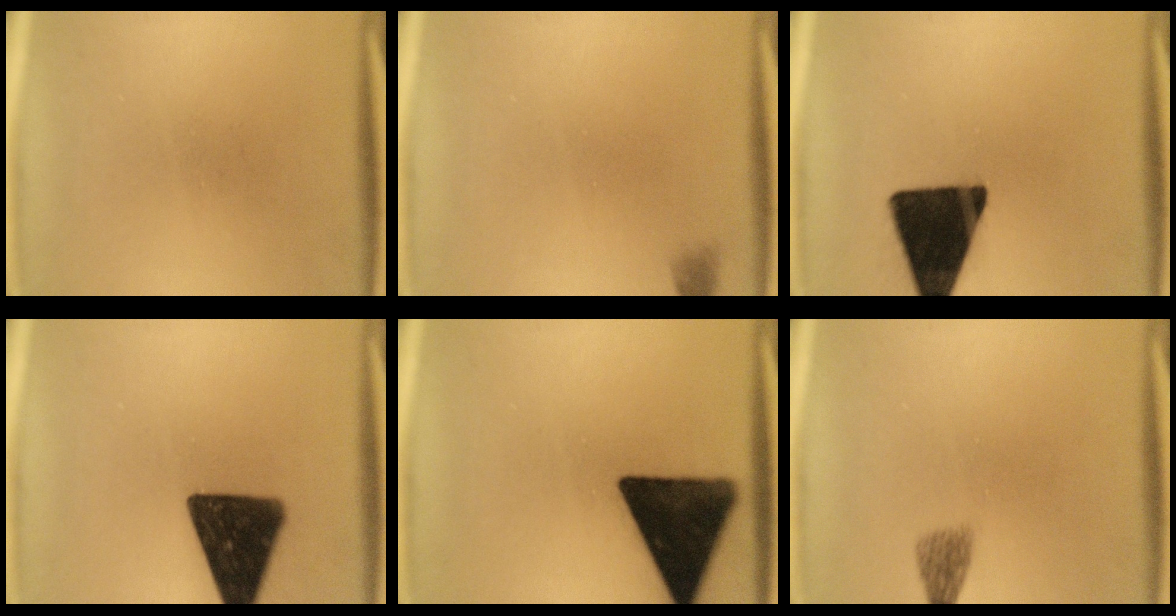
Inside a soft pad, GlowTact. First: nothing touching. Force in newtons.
{"total": 1.1}
{"total": 18.2}
{"total": 16.3}
{"total": 17.1}
{"total": 2.4}